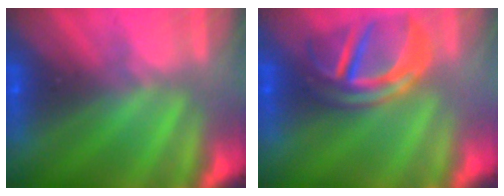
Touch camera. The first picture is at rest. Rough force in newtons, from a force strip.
{"total": 4.5}